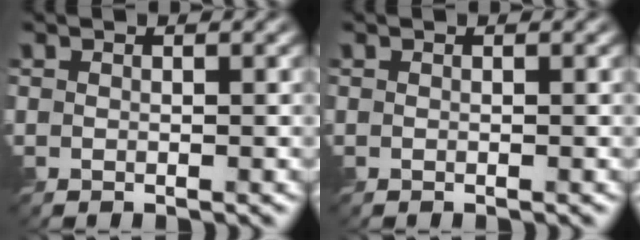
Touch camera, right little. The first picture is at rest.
{"total": 0.0}